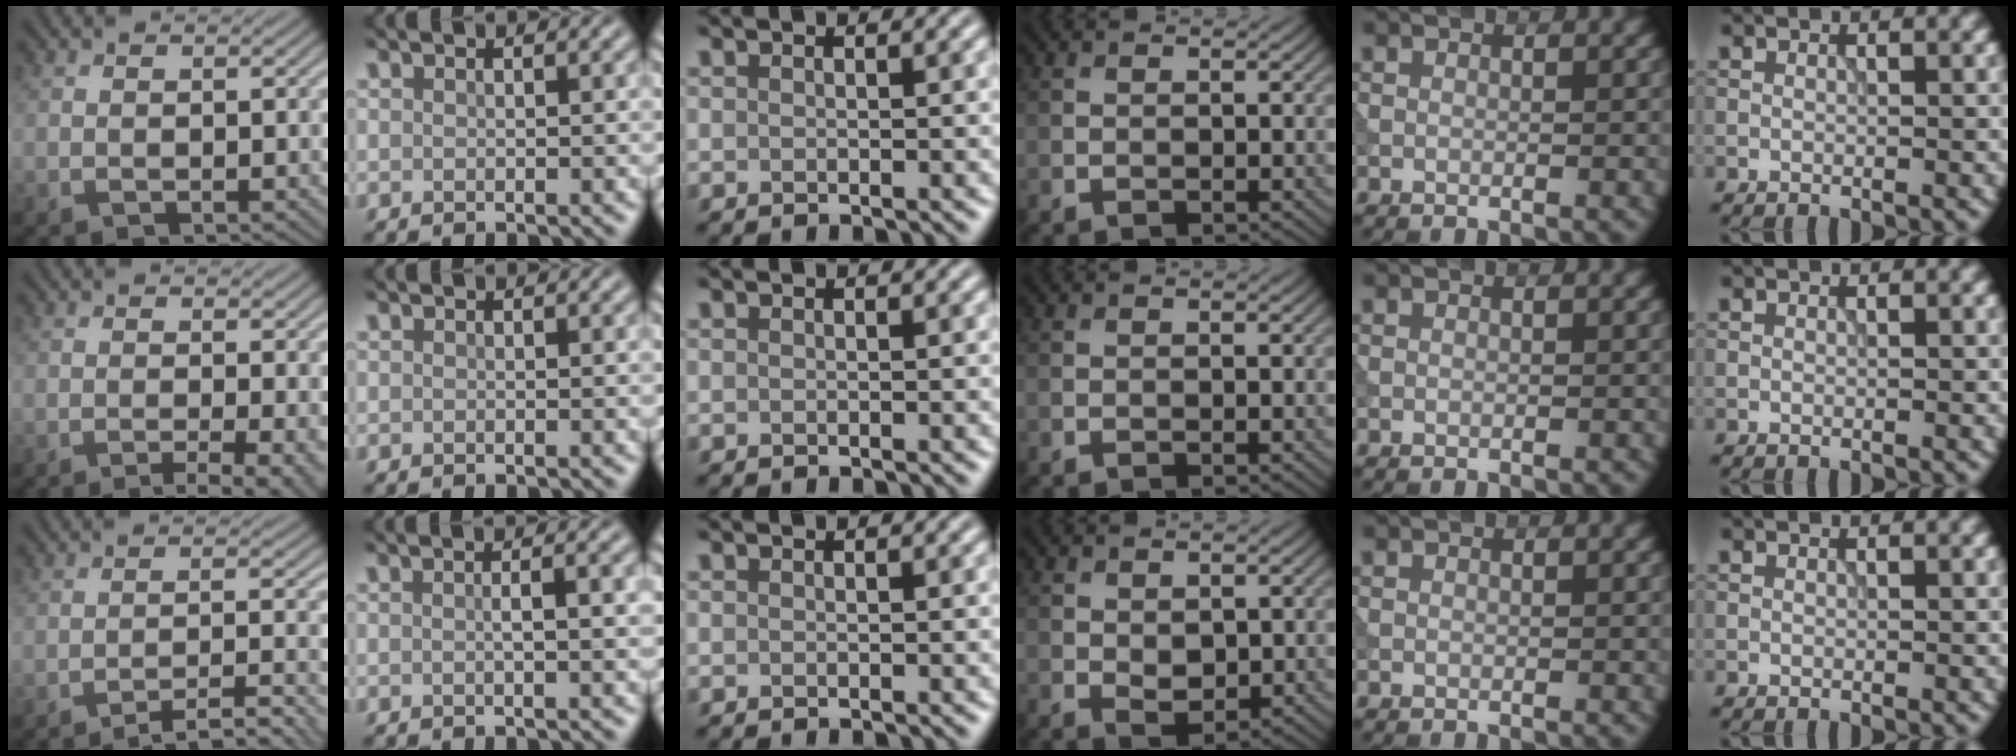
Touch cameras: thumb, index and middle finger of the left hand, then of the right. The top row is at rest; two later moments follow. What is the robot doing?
{"motion": "extract", "object": "tissue"}